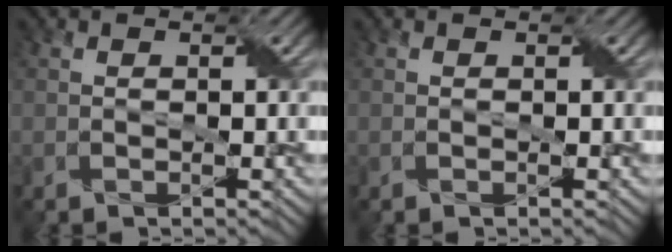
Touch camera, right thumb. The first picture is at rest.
{"total": 0.0}